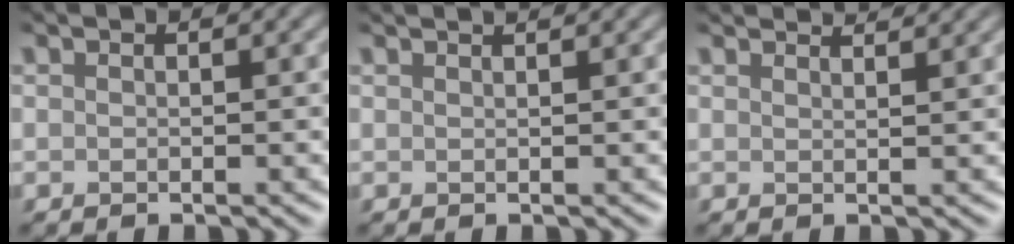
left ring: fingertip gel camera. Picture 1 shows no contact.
{"total": 2.4, "force": [1.8, 0.9, 1.3], "torque": [0.001, 0.006, -0.005]}
{"total": 3.9, "force": [3.5, 0.8, 1.5], "torque": [-0.005, 0.014, 0.022]}